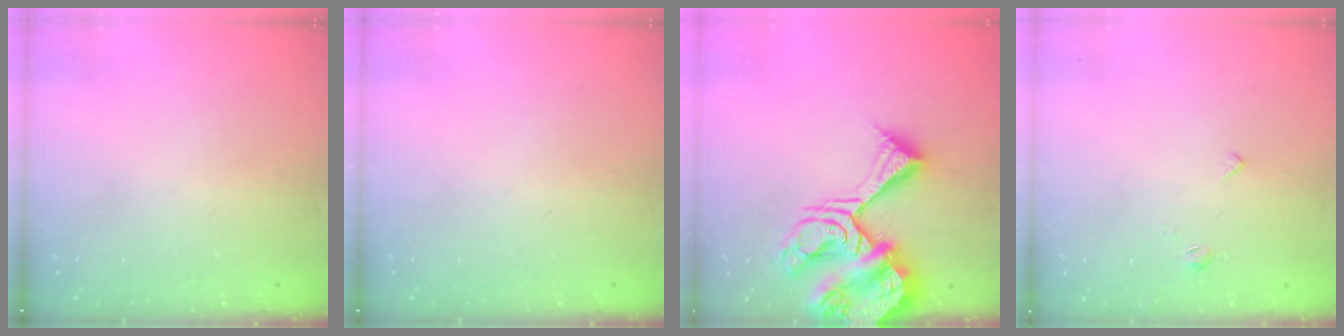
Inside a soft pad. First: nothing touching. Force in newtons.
{"total": 0.0}
{"total": 19.2, "press": 19.1, "slide": 2.4}
{"total": 2.2, "press": 2.2, "slide": 0.5}